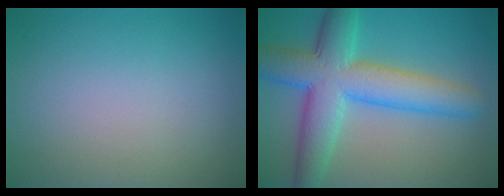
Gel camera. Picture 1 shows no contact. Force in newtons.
{"total": 9.0, "press": 9.0, "slide": 0.2}